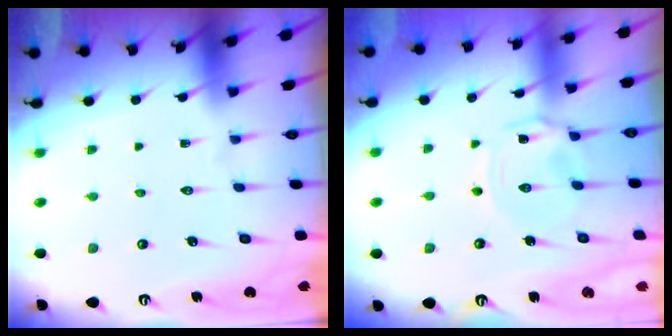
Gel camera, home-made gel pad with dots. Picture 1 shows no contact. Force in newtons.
{"total": 1.5, "press": 1.4, "slide": 0.5}